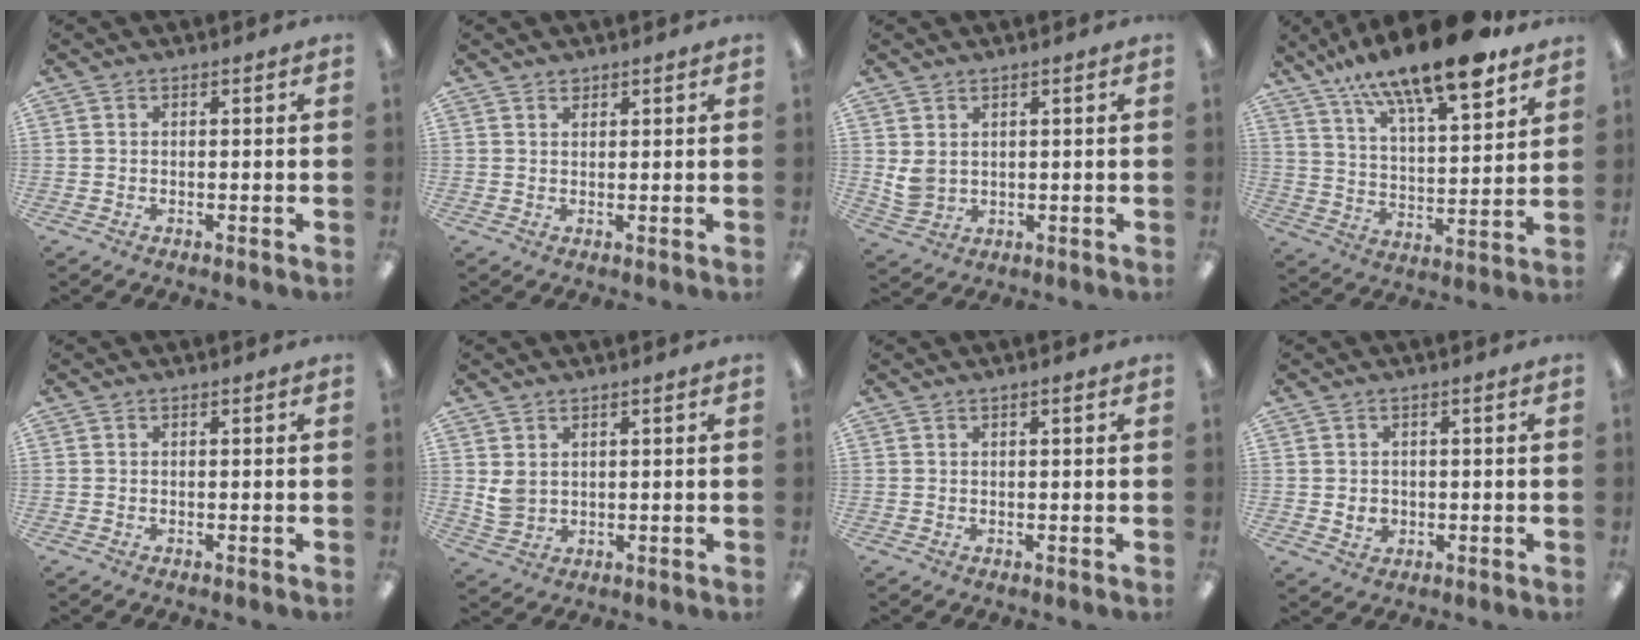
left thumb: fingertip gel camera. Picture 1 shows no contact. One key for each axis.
{"total": 1.2, "fx": 1.1, "fy": 0.5, "fz": 0.1, "tx": 0.004, "ty": -0.004, "tz": 0.019}
{"total": 4.2, "fx": 1.7, "fy": 2.9, "fz": 2.4, "tx": -0.046, "ty": -0.006, "tz": 0.033}
{"total": 18.4, "fx": 14.3, "fy": 4.6, "fz": 10.6, "tx": -0.180, "ty": -0.095, "tz": 0.241}
{"total": 0.0}
{"total": 4.0, "fx": 1.8, "fy": 2.7, "fz": 2.2, "tx": -0.045, "ty": 0.001, "tz": 0.038}
{"total": 0.9, "fx": 0.4, "fy": 0.1, "fz": 0.8, "tx": -0.016, "ty": 0.001, "tz": 0.007}
{"total": 2.5, "fx": 0.2, "fy": 2.2, "fz": 1.3, "tx": -0.018, "ty": 0.001, "tz": 0.002}